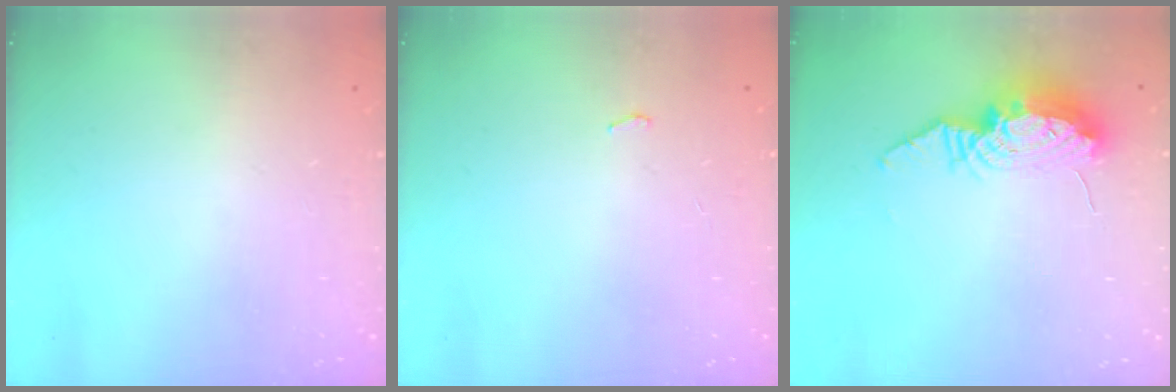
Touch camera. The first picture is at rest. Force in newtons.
{"total": 10.0, "press": 2.6, "slide": 9.7}
{"total": 11.1, "press": 11.0, "slide": 1.0}